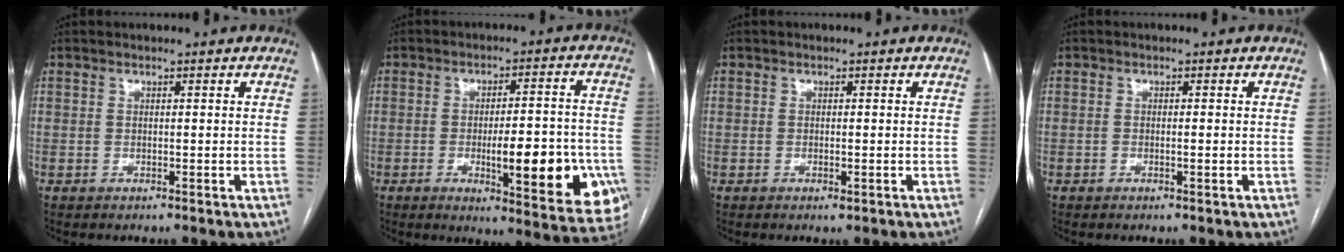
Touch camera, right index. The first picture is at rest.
{"total": 17.2, "force": [-4.7, 4.0, 16.0], "torque": [-0.147, 0.009, -0.045]}
{"total": 0.9, "force": [-0.3, 0.4, 0.7], "torque": [-0.011, -0.002, -0.003]}
{"total": 0.9, "force": [-0.2, 0.1, 0.8], "torque": [-0.015, -0.001, -0.003]}